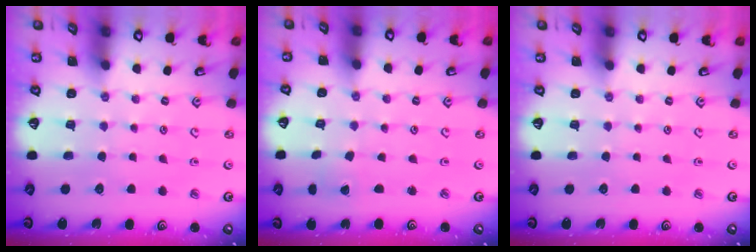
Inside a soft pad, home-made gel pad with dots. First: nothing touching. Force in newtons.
{"total": 0.0}
{"total": 0.0}